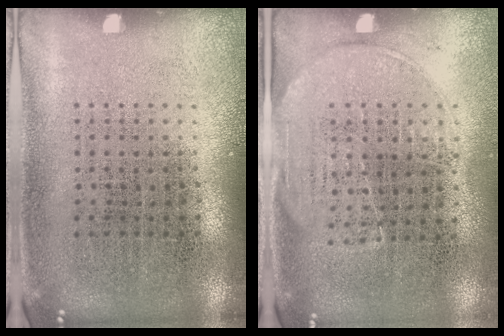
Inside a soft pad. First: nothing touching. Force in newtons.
{"total": 1.5, "press": 1.2, "slide": 0.9}